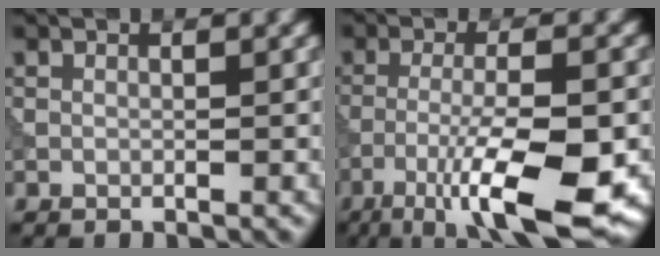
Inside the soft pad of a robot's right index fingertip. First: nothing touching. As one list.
[{"total": 10.3, "force": [-5.1, 2.2, 8.7], "torque": [-0.147, -0.005, -0.091]}]